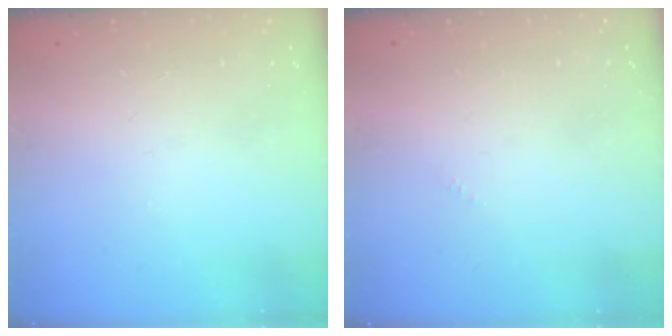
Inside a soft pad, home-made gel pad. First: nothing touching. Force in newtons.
{"total": 0.0}